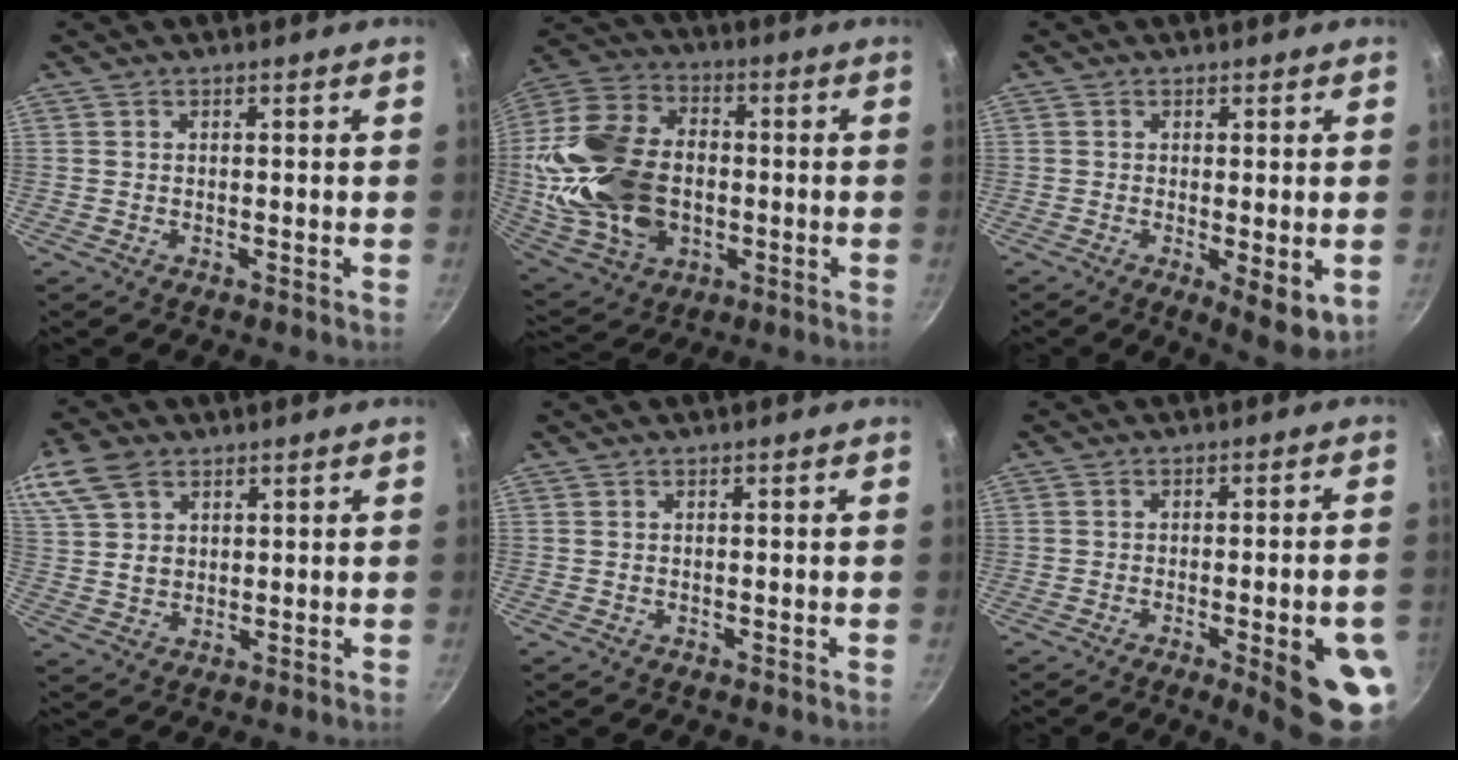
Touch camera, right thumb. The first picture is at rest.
{"total": 23.9, "force": [-1.5, 16.9, 16.9], "torque": [-0.322, 0.026, -0.018]}
{"total": 6.9, "force": [-1.2, 2.3, 6.4], "torque": [-0.086, -0.015, -0.010]}
{"total": 12.5, "force": [6.4, 8.3, 6.8], "torque": [-0.140, 0.006, 0.130]}
{"total": 0.0}
{"total": 12.4, "force": [-4.1, 3.0, 11.3], "torque": [-0.119, 0.014, -0.048]}